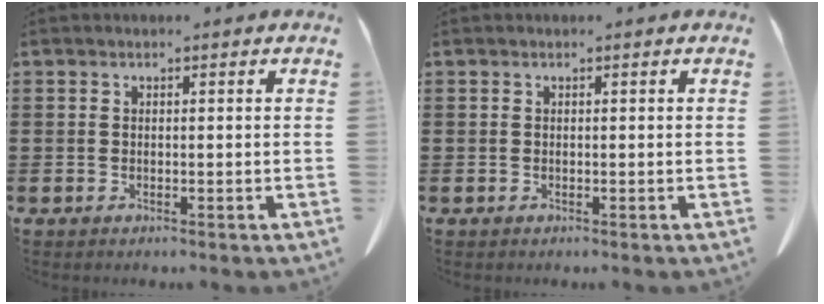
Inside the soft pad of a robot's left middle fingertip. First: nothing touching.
{"total": 0.0}